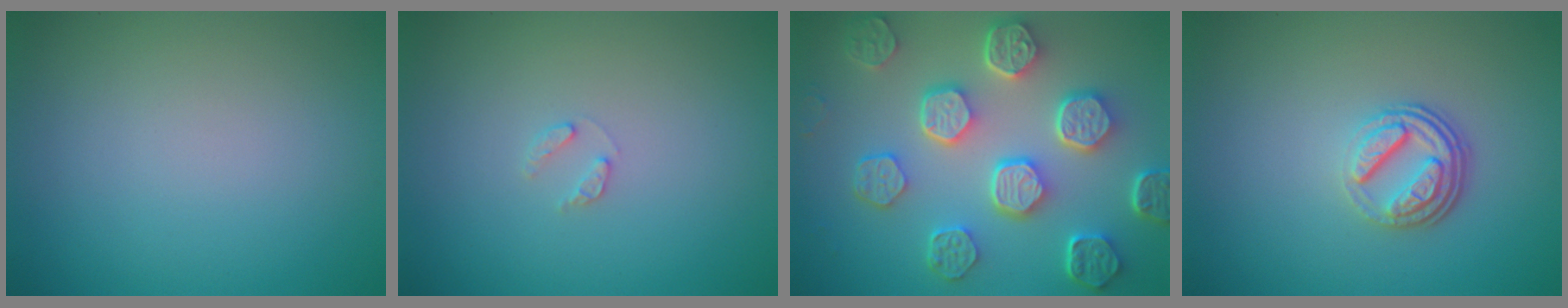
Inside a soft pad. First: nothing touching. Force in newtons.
{"total": 0.9, "press": 0.9, "slide": 0.2}
{"total": 7.9, "press": 6.0, "slide": 5.2}
{"total": 3.7, "press": 2.7, "slide": 2.6}